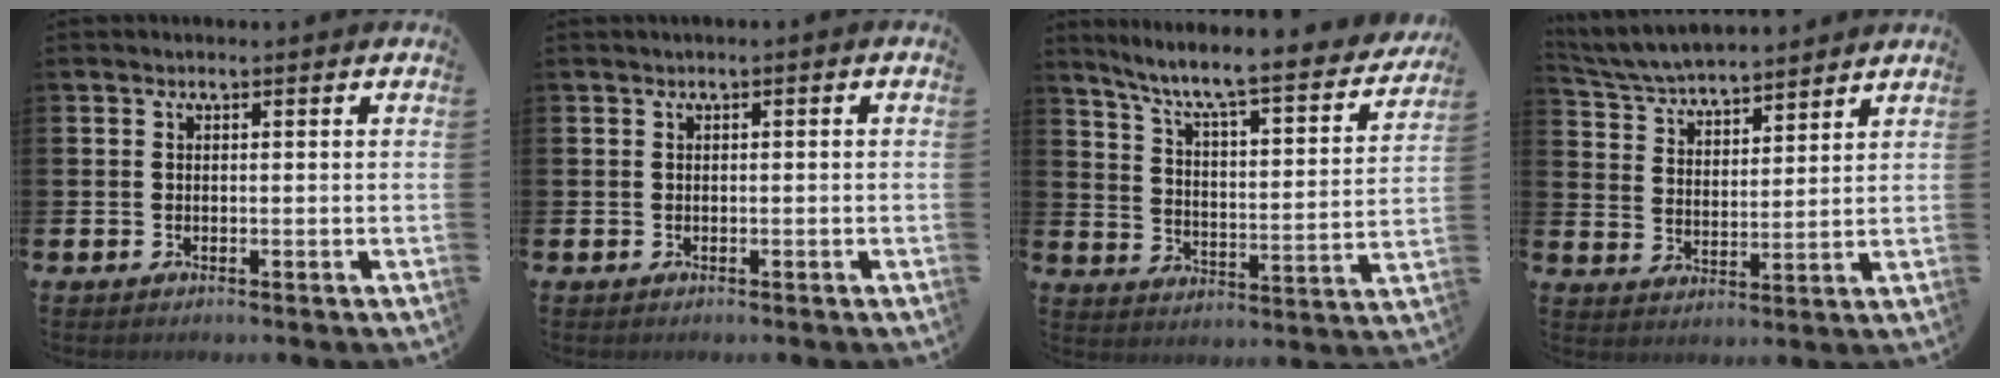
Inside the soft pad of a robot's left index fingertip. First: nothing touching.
{"total": 0.0}
{"total": 7.9, "force": [6.8, 0.9, 3.8], "torque": [-0.099, -0.059, 0.107]}
{"total": 5.7, "force": [5.6, 0.7, 0.8], "torque": [-0.039, -0.036, 0.098]}